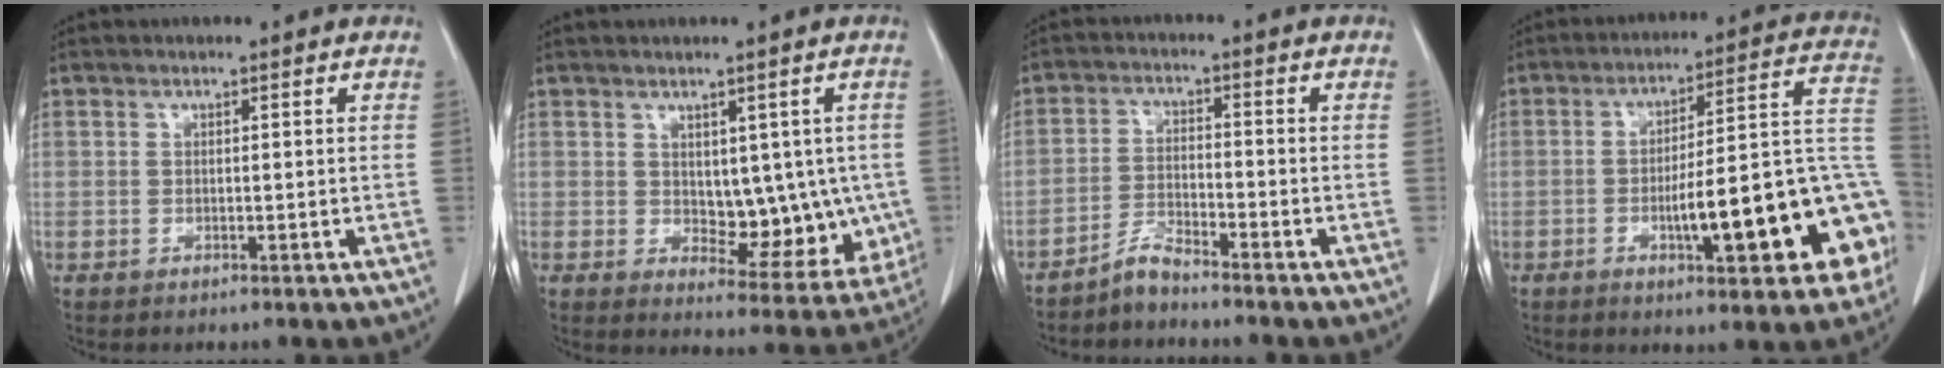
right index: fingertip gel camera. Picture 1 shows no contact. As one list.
[{"total": 9.5, "force": [0.1, 5.4, 7.8], "torque": [-0.080, 0.002, 0.023]}, {"total": 2.9, "force": [-2.8, -0.3, 0.8], "torque": [-0.019, -0.011, -0.059]}, {"total": 19.6, "force": [-6.2, 3.7, 18.2], "torque": [-0.172, 0.042, -0.071]}]